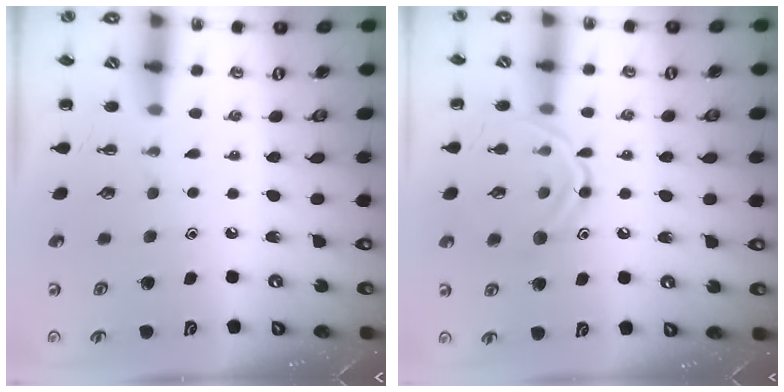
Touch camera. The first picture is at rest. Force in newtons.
{"total": 13.0, "press": 13.0, "slide": 0.8}